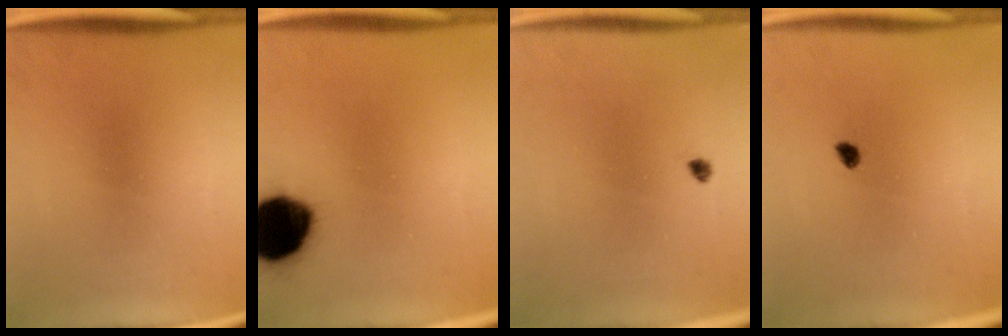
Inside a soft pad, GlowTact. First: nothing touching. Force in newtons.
{"total": 18.2}
{"total": 0.9}
{"total": 1.3}